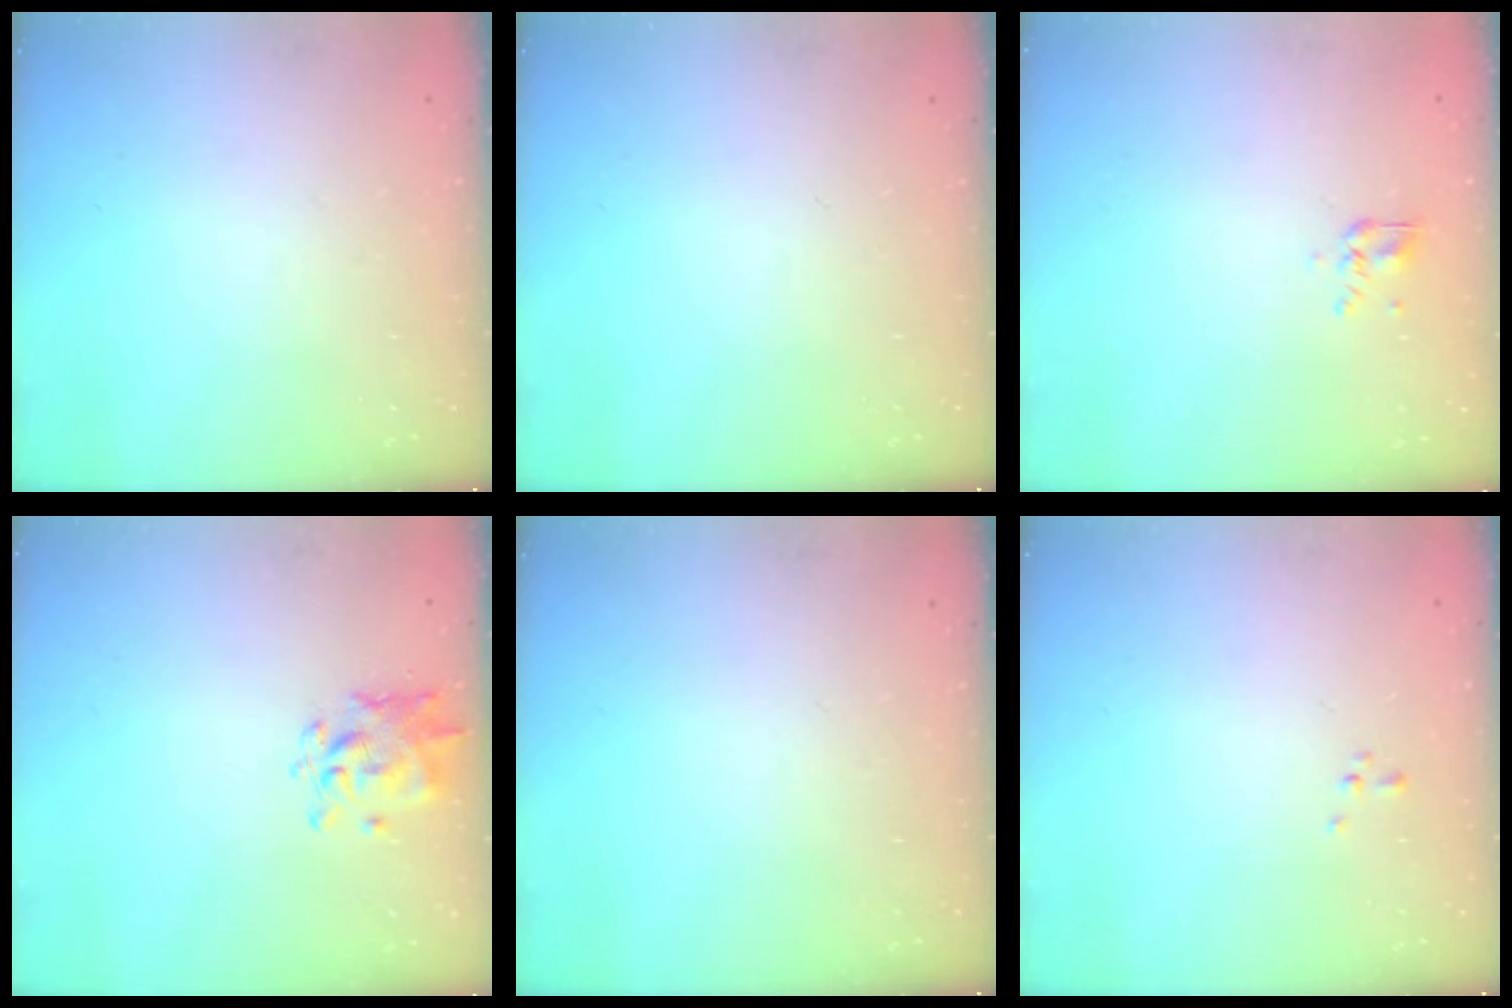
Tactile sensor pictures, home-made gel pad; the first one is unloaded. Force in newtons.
{"total": 0.0}
{"total": 3.1, "press": 2.9, "slide": 1.1}
{"total": 1.3, "press": 1.2, "slide": 0.4}
{"total": 0.0}
{"total": 0.7, "press": 0.6, "slide": 0.1}